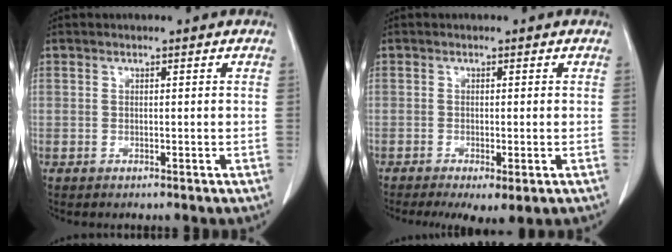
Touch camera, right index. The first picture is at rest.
{"total": 5.3, "force": [-3.1, 1.4, 4.1], "torque": [-0.062, -0.019, -0.048]}